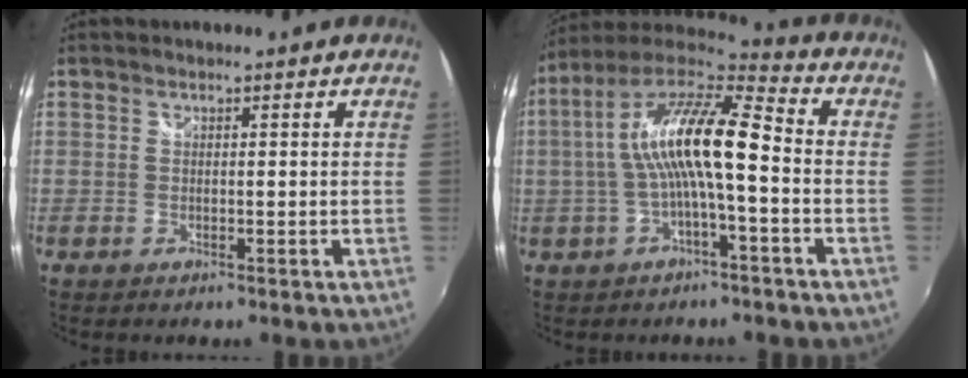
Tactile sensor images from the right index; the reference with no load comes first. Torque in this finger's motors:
{"motor_torque": [1.34, -0.80, 1.05, 0.21]}